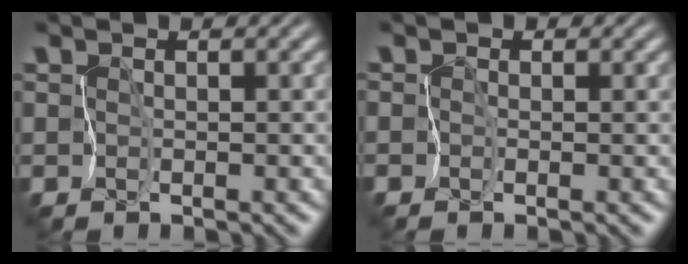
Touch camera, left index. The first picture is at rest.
{"total": 1.0, "force": [0.0, 1.0, 0.3], "torque": [0.007, 0.015, -0.008]}